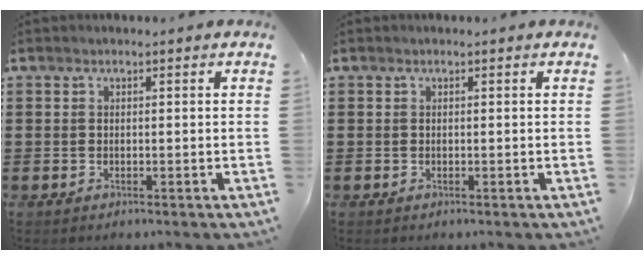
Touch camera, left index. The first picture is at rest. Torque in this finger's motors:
{"motor_torque": [-0.01, 0.00, 0.00, 0.00]}